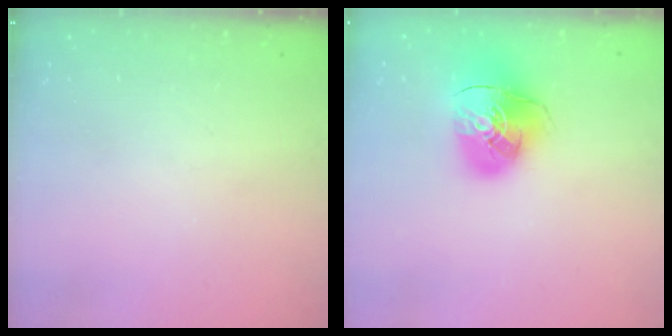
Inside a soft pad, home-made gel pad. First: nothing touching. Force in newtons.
{"total": 12.8, "press": 12.6, "slide": 1.9}